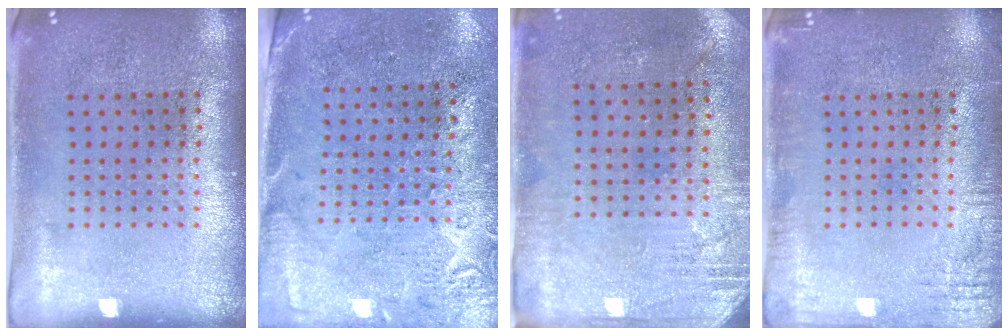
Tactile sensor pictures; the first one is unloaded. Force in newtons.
{"total": 2.8, "press": 2.4, "slide": 1.4}
{"total": 2.8, "press": 2.4, "slide": 1.5}
{"total": 2.3, "press": 2.3, "slide": 0.3}